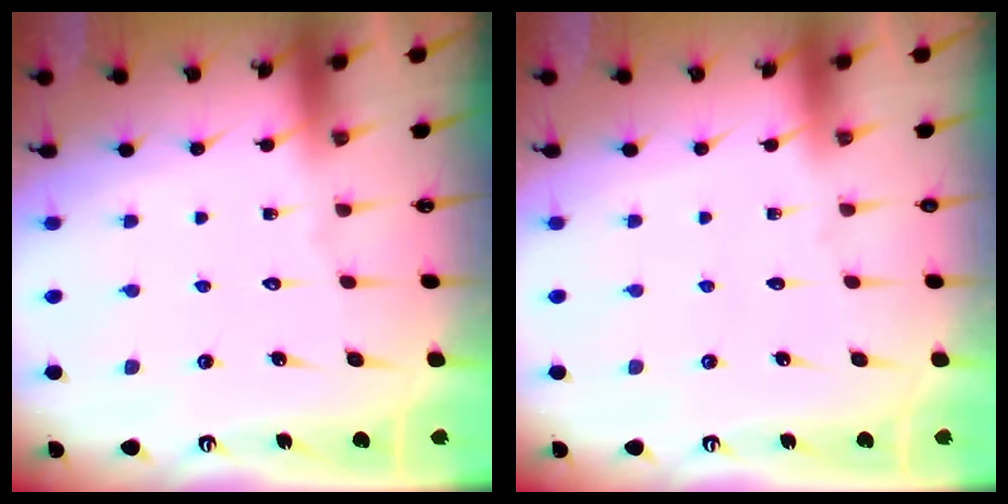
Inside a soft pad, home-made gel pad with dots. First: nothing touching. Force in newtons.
{"total": 0.0}